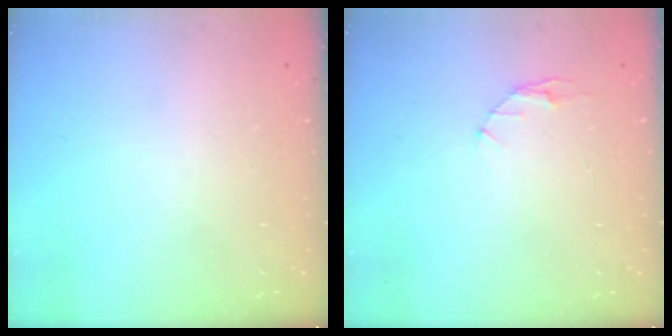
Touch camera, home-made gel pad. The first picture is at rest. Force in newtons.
{"total": 2.9, "press": 2.9, "slide": 0.4}